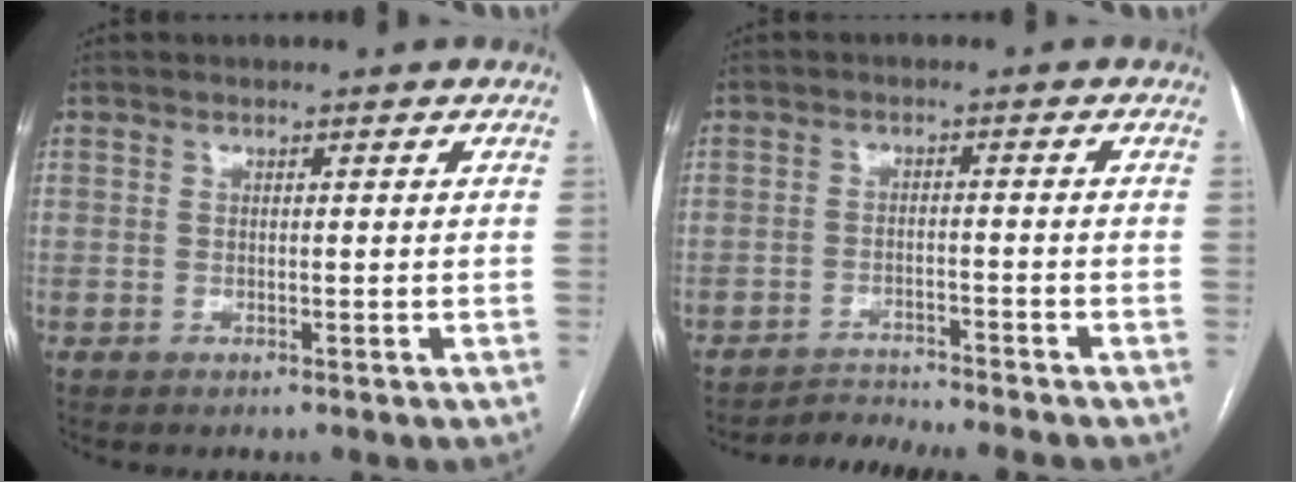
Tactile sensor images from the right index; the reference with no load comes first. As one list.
[{"total": 4.8, "force": [-4.5, -1.6, -0.2], "torque": [0.000, -0.009, -0.075]}]